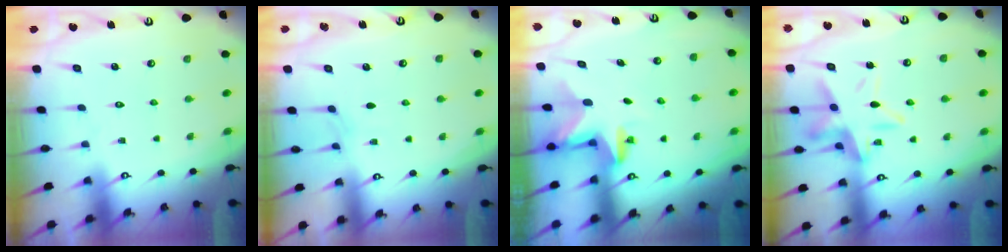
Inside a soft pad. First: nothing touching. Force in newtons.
{"total": 4.1, "press": 4.1, "slide": 0.5}
{"total": 2.7, "press": 2.7, "slide": 0.3}
{"total": 13.9, "press": 13.9, "slide": 1.5}